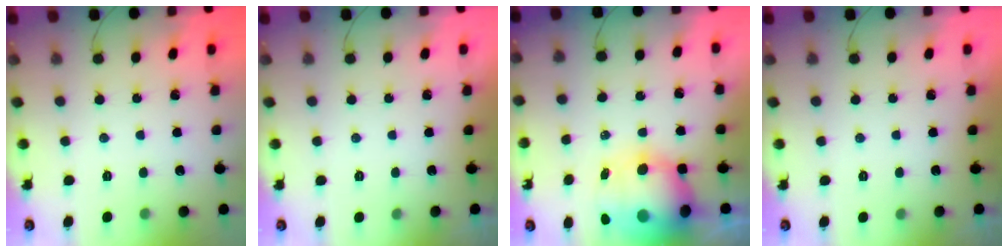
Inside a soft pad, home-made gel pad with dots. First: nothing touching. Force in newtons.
{"total": 0.0}
{"total": 13.2, "press": 12.9, "slide": 2.8}
{"total": 0.0}